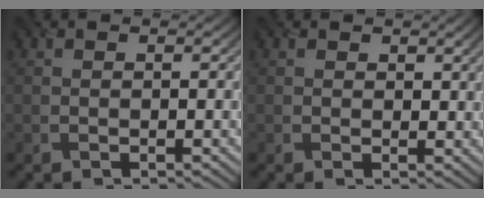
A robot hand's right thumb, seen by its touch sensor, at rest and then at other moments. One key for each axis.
{"total": 1.1, "fx": 0.9, "fy": 0.5, "fz": 0.3, "tx": -0.007, "ty": -0.005, "tz": 0.019}